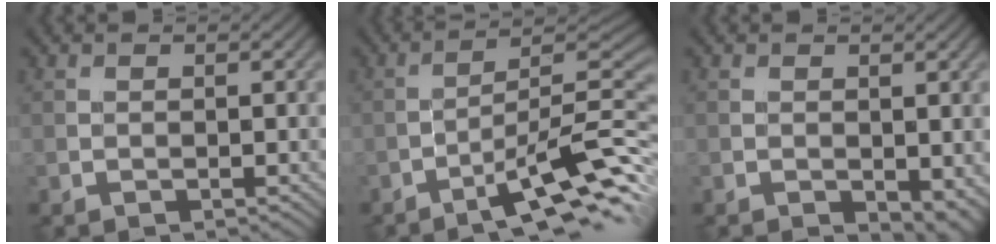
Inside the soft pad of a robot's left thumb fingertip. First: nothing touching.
{"total": 11.8, "force": [-6.5, 2.1, 9.6], "torque": [-0.147, 0.012, -0.108]}
{"total": 3.4, "force": [-1.1, 1.7, 2.7], "torque": [-0.036, -0.013, -0.010]}